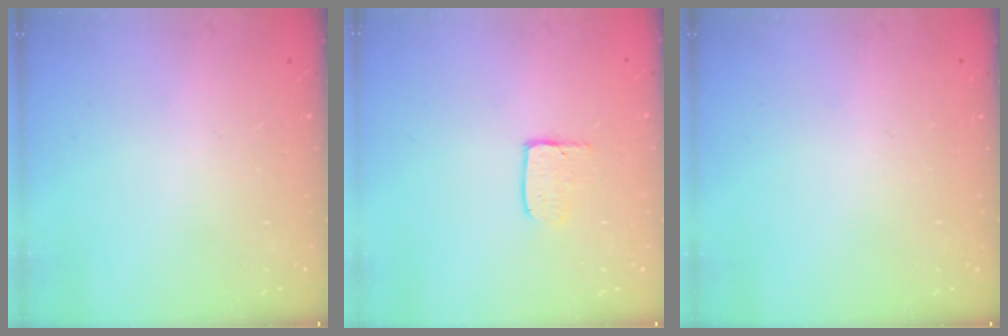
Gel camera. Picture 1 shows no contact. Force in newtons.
{"total": 3.9, "press": 3.9, "slide": 0.4}
{"total": 0.0}